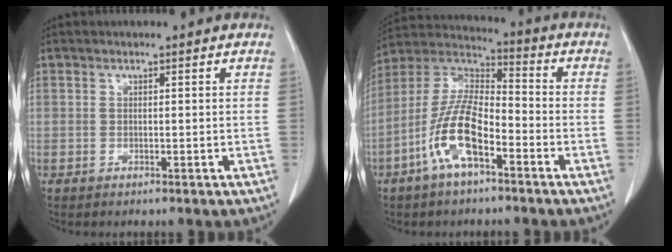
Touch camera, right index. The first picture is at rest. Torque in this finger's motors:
{"motor_torque": [1.70, -0.44, 0.26, 0.07]}